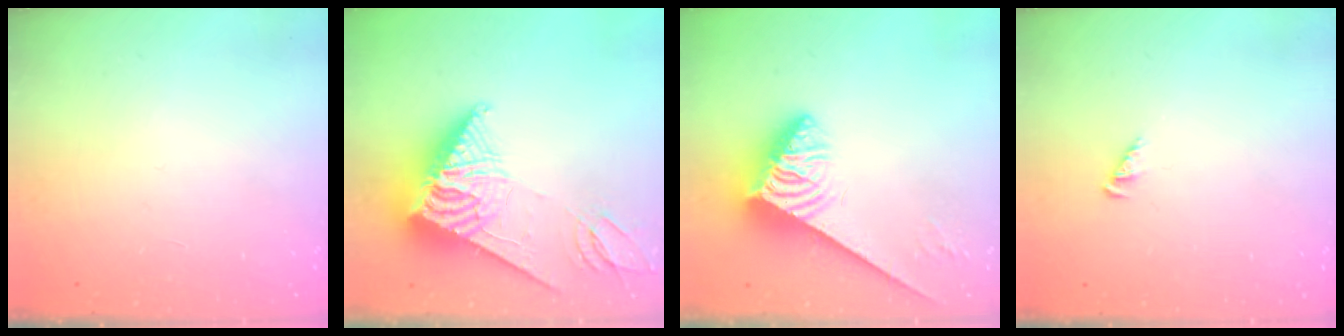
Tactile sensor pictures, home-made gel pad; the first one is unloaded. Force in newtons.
{"total": 13.8, "press": 13.8, "slide": 1.3}
{"total": 3.9, "press": 3.8, "slide": 0.8}
{"total": 2.3, "press": 2.2, "slide": 0.4}